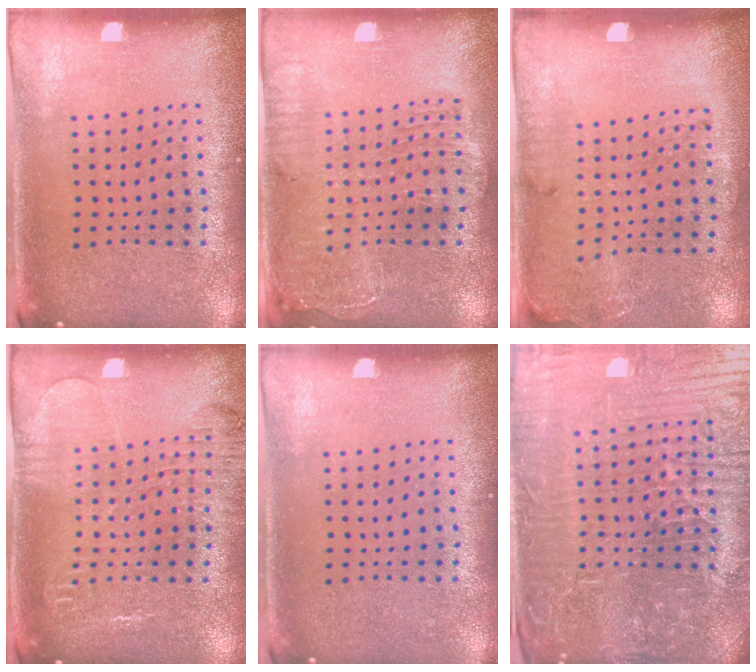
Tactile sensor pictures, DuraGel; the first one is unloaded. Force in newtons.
{"total": 2.0, "press": 1.8, "slide": 0.8}
{"total": 1.7, "press": 1.2, "slide": 1.2}
{"total": 1.8, "press": 1.8, "slide": 0.4}
{"total": 0.0}
{"total": 6.3, "press": 5.8, "slide": 2.2}